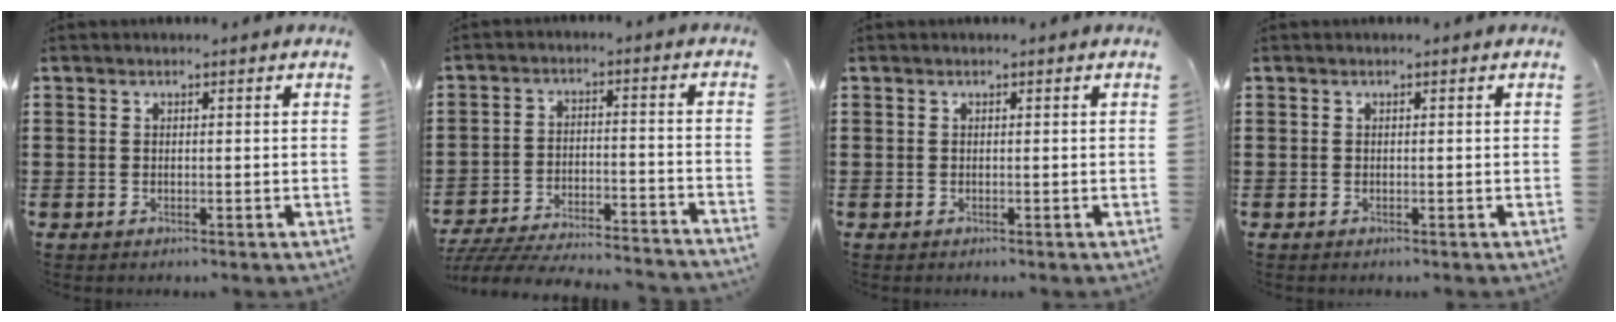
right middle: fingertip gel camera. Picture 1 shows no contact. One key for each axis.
{"total": 6.3, "fx": -6.2, "fy": 0.3, "fz": 1.5, "tx": -0.031, "ty": 0.002, "tz": -0.122}
{"total": 0.0}
{"total": 0.0}